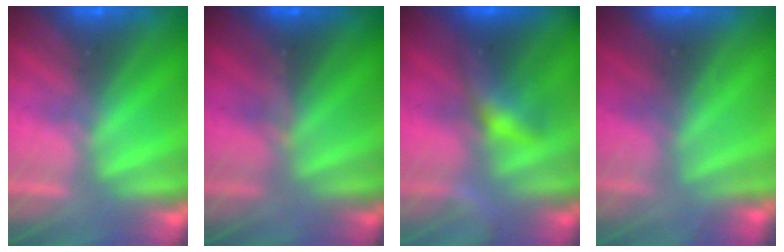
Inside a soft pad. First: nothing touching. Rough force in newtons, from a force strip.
{"total": 2.7}
{"total": 7.0}
{"total": 6.1}